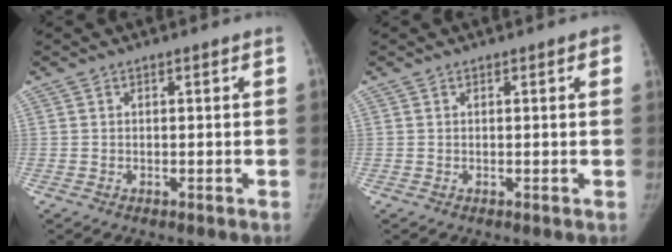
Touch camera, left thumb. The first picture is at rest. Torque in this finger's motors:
{"motor_torque": [-0.06, -0.05, 0.31, 0.17, 0.00]}